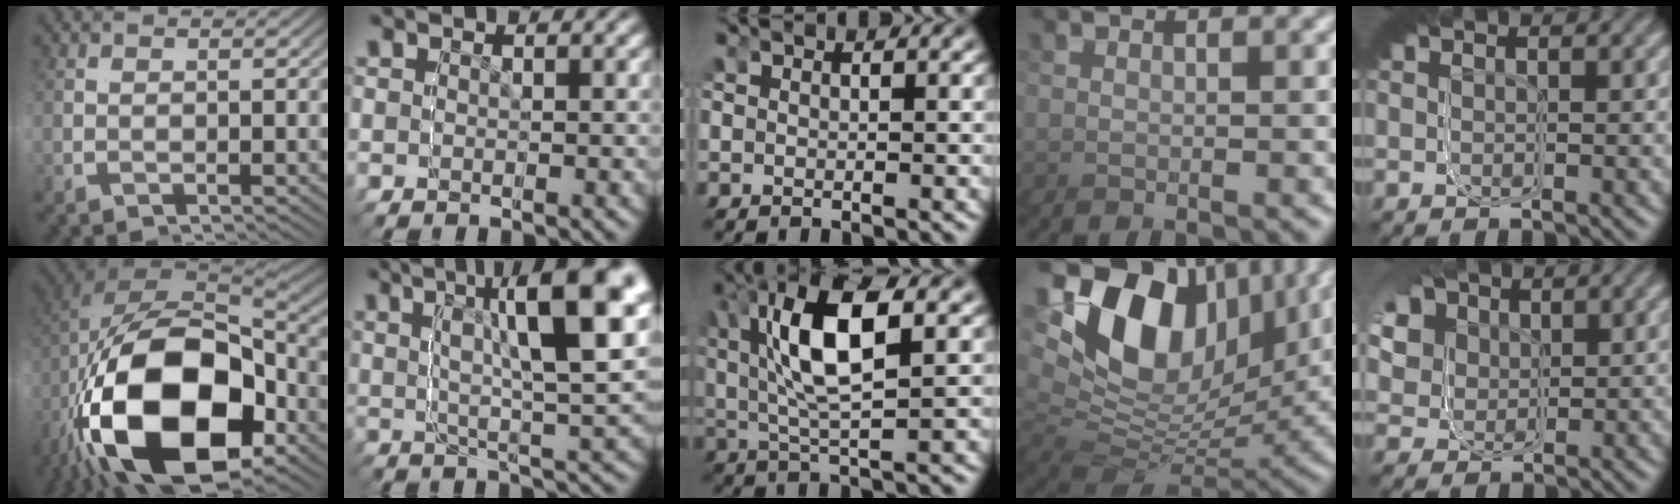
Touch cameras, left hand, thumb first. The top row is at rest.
{"thumb": {"total": 22.9, "force": [-4.7, 11.0, 19.6], "torque": [-0.400, -0.036, -0.053]}, "index": {"total": 7.3, "force": [4.1, -0.6, 6.0], "torque": [-0.093, 0.050, 0.051]}, "middle": {"total": 9.1, "force": [2.2, 4.0, 7.9], "torque": [-0.162, 0.009, 0.036]}, "ring": {"total": 10.4, "force": [4.0, 6.9, 6.6], "torque": [-0.122, 0.024, 0.043]}, "little": {"total": 8.6, "force": [2.2, 7.0, 4.4], "torque": [-0.074, 0.015, 0.014]}}